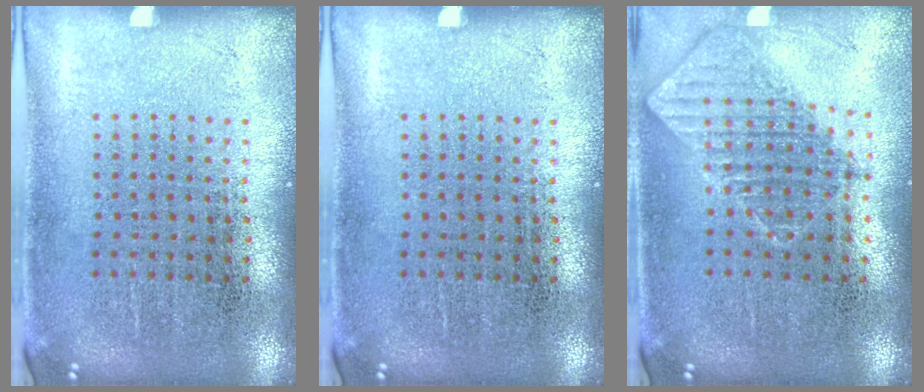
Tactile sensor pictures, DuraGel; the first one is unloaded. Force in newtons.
{"total": 0.0}
{"total": 0.9, "press": 0.9, "slide": 0.1}